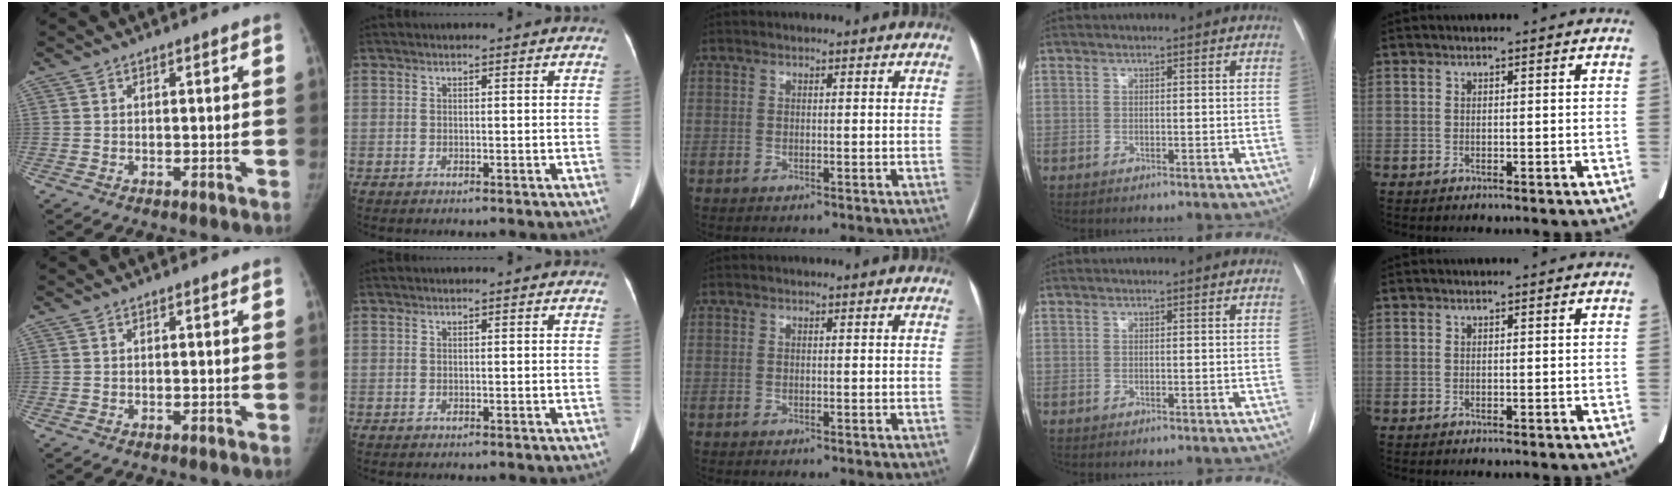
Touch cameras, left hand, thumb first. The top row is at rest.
{}